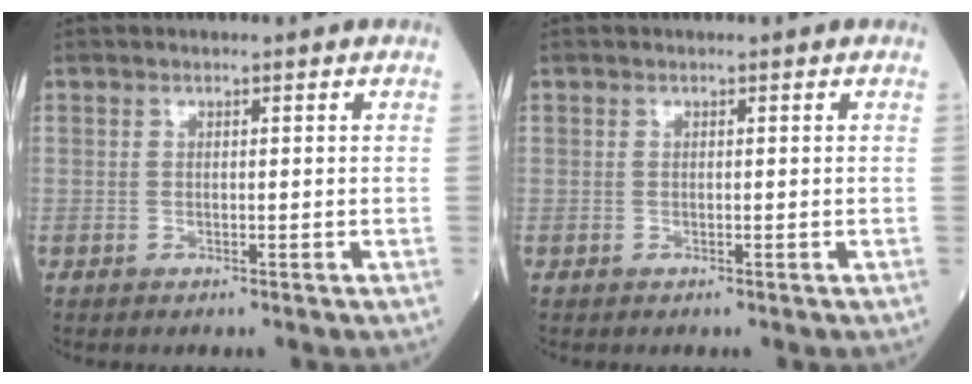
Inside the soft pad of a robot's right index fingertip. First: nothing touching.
{"total": 0.0}